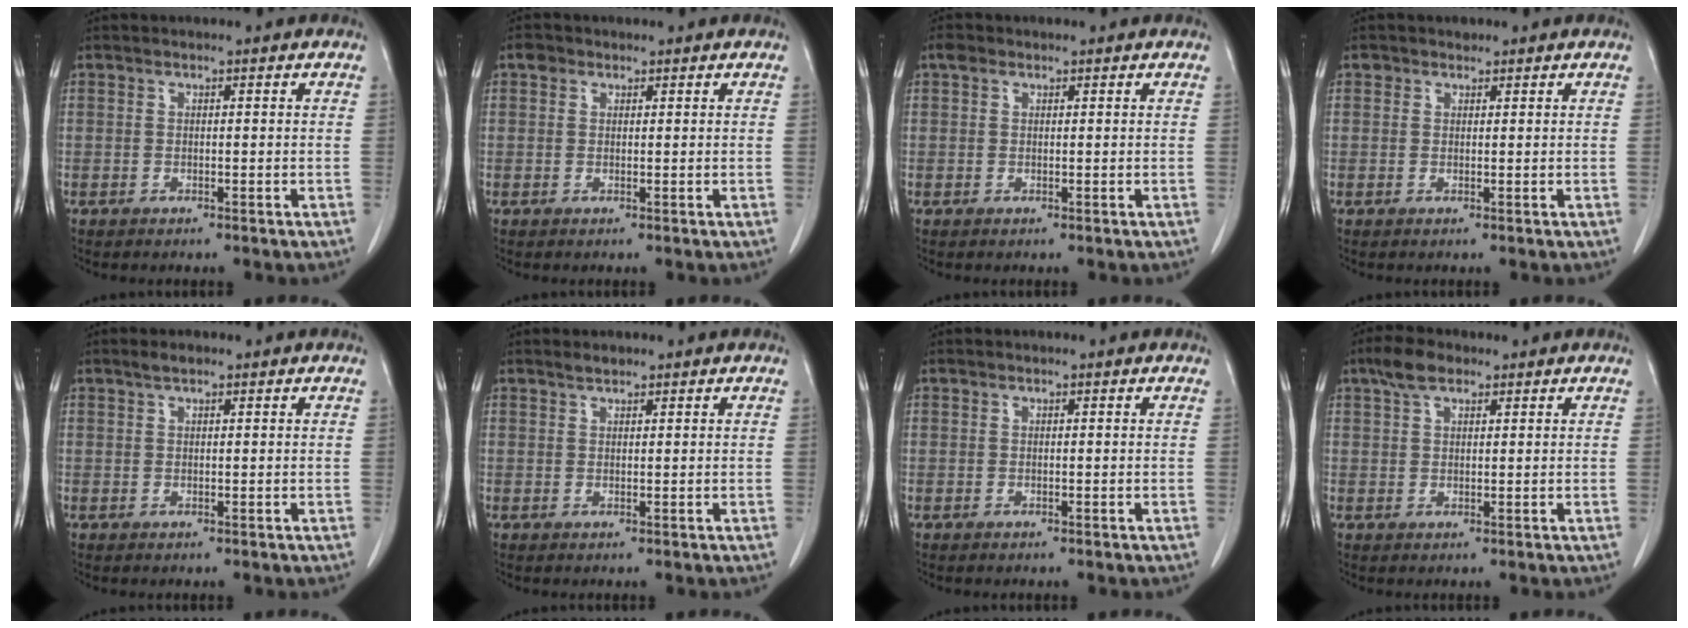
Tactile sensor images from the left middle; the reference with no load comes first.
{"total": 1.4, "force": [0.9, 1.0, 0.3], "torque": [-0.006, 0.009, 0.013]}
{"total": 1.1, "force": [0.8, 0.7, 0.5], "torque": [-0.013, 0.012, 0.014]}
{"total": 0.9, "force": [0.7, 0.6, 0.0], "torque": [0.004, -0.002, 0.008]}
{"total": 1.5, "force": [1.1, 0.4, 0.9], "torque": [-0.021, 0.006, 0.021]}
{"total": 1.1, "force": [1.0, 0.2, 0.3], "torque": [-0.010, 0.001, 0.020]}
{"total": 0.0}
{"total": 3.9, "force": [2.6, 1.7, 2.4], "torque": [-0.052, 0.012, 0.050]}